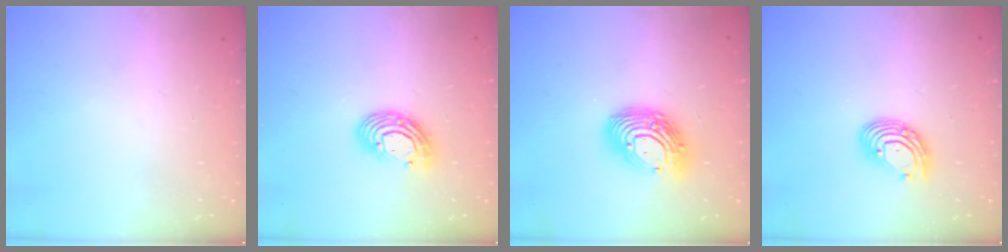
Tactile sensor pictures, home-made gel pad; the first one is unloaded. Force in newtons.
{"total": 10.1, "press": 10.0, "slide": 1.1}
{"total": 15.3, "press": 15.3, "slide": 1.2}
{"total": 8.3, "press": 8.2, "slide": 0.7}